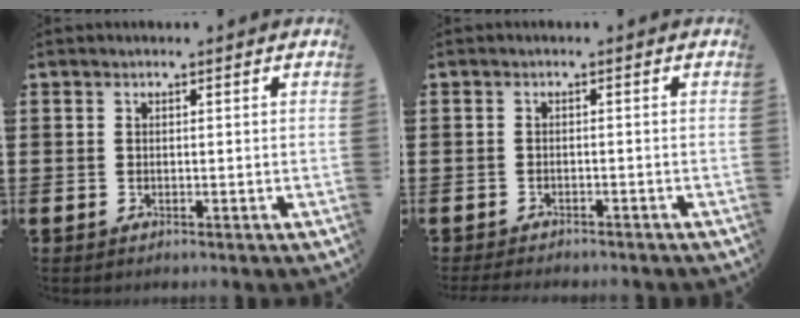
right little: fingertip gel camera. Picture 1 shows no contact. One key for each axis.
{"total": 0.7, "fx": -0.7, "fy": -0.1, "fz": 0.1, "tx": -0.003, "ty": -0.001, "tz": -0.012}